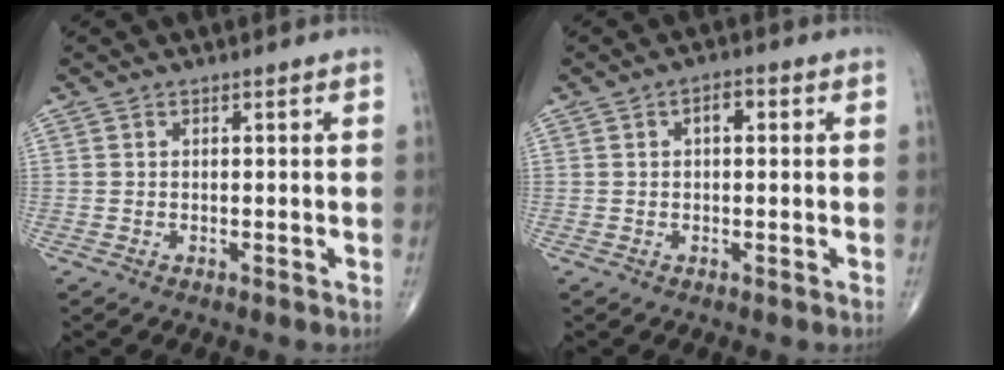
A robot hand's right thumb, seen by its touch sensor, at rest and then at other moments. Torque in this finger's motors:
{"motor_torque": [-0.42, 0.46, 0.71, 0.25, 0.01]}